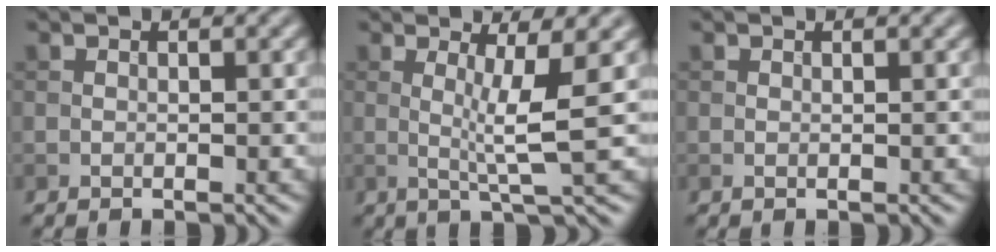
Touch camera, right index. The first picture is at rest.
{"total": 4.1, "force": [0.5, 0.4, 4.1], "torque": [-0.075, -0.008, 0.011]}
{"total": 0.0}